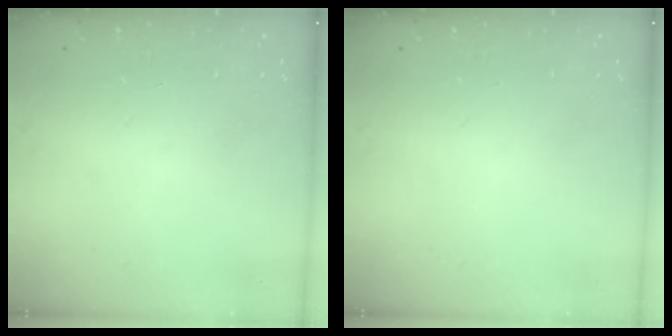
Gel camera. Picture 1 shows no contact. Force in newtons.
{"total": 0.0}